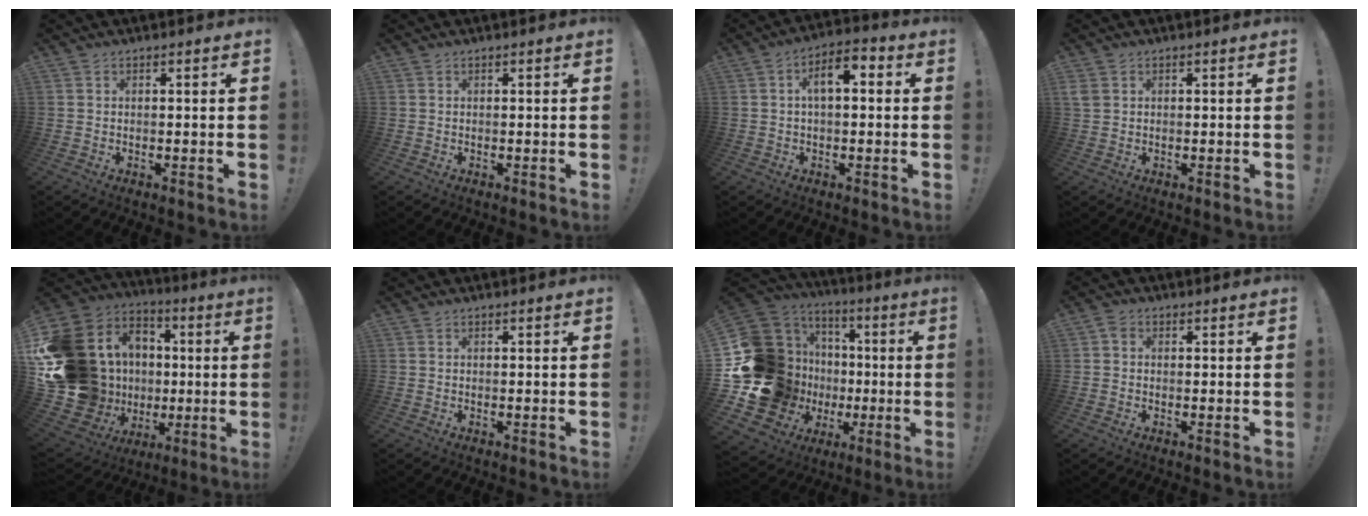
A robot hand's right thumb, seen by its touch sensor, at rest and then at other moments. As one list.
[{"total": 0.0}, {"total": 7.7, "force": [1.3, 3.9, 6.6], "torque": [-0.095, 0.002, 0.019]}, {"total": 2.3, "force": [0.9, 1.8, 1.2], "torque": [-0.031, 0.008, 0.020]}, {"total": 24.6, "force": [0.8, 21.1, 12.6], "torque": [-0.229, -0.021, 0.105]}, {"total": 0.0}, {"total": 24.4, "force": [-1.4, 20.5, 13.1], "torque": [-0.249, -0.027, 0.060]}, {"total": 1.9, "force": [0.0, 1.6, 1.0], "torque": [-0.026, 0.010, 0.001]}]